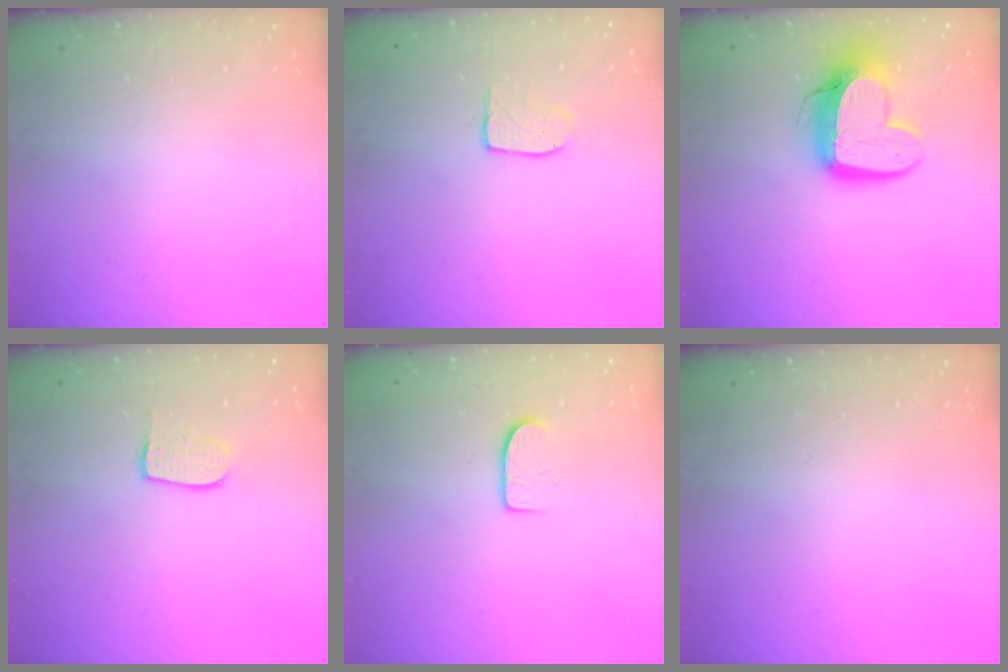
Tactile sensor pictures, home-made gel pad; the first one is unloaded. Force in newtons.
{"total": 6.3, "press": 6.3, "slide": 0.2}
{"total": 14.4, "press": 14.3, "slide": 1.3}
{"total": 8.2, "press": 8.2, "slide": 0.7}
{"total": 7.3, "press": 7.3, "slide": 0.6}
{"total": 0.0}